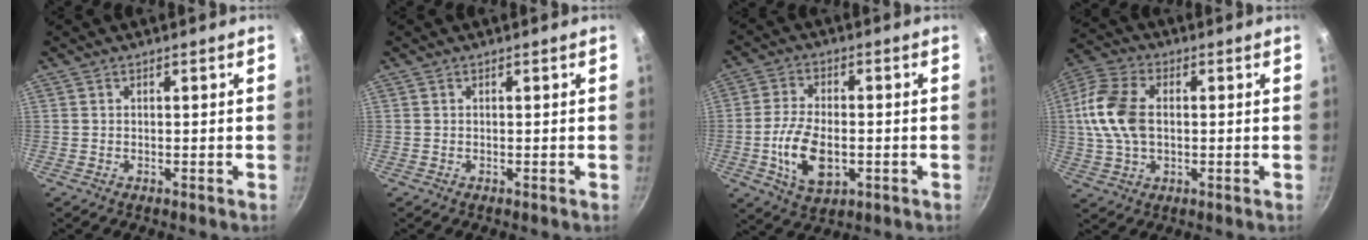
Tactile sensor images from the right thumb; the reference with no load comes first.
{"total": 0.0}
{"total": 11.0, "force": [-2.3, 6.2, 8.8], "torque": [-0.165, 0.009, -0.039]}
{"total": 12.5, "force": [0.7, 8.0, 9.5], "torque": [-0.188, 0.018, 0.003]}